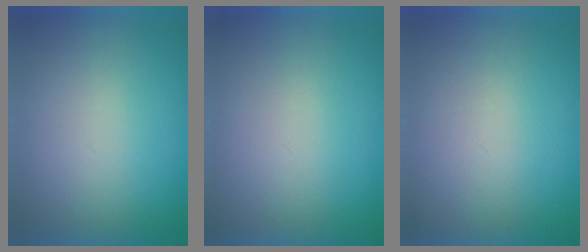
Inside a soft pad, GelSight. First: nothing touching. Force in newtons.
{"total": 1.0}
{"total": 1.2}